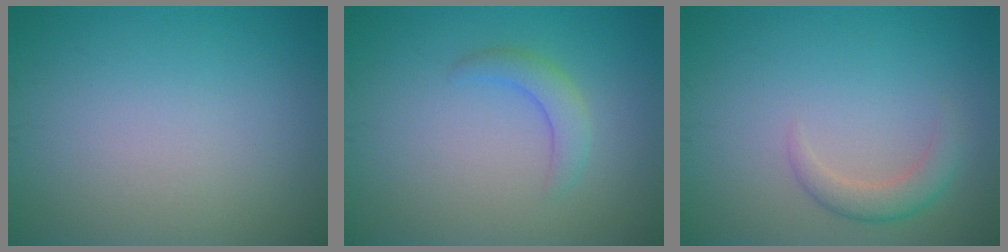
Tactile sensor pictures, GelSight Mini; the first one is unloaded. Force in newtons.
{"total": 2.1, "press": 2.1, "slide": 0.2}
{"total": 2.2, "press": 2.2, "slide": 0.1}